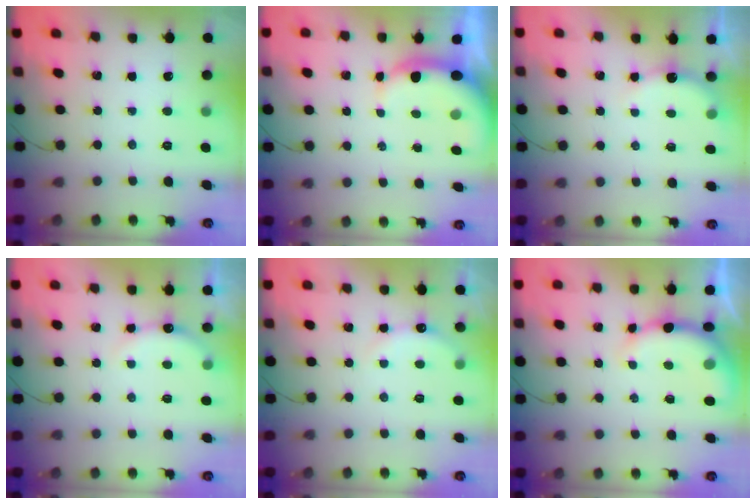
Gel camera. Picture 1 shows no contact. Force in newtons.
{"total": 6.5, "press": 6.4, "slide": 1.3}
{"total": 2.9, "press": 2.9, "slide": 0.5}
{"total": 5.8, "press": 5.7, "slide": 1.1}
{"total": 5.2, "press": 5.0, "slide": 1.4}
{"total": 7.9, "press": 7.7, "slide": 1.4}